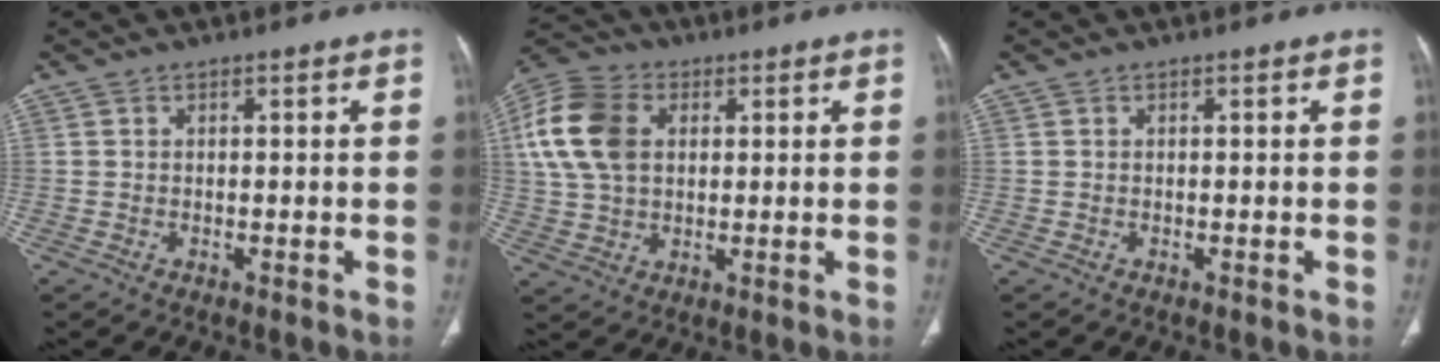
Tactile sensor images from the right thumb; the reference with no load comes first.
{"total": 14.5, "force": [3.2, 10.3, 9.8], "torque": [-0.193, 0.012, 0.057]}
{"total": 0.0}